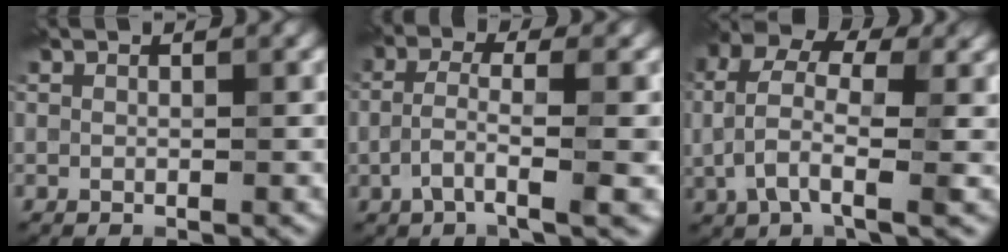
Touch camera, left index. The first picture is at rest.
{"total": 4.7, "force": [-1.2, 1.1, 4.4], "torque": [-0.091, 0.007, -0.029]}
{"total": 6.4, "force": [0.2, 3.5, 5.4], "torque": [-0.120, 0.006, -0.006]}